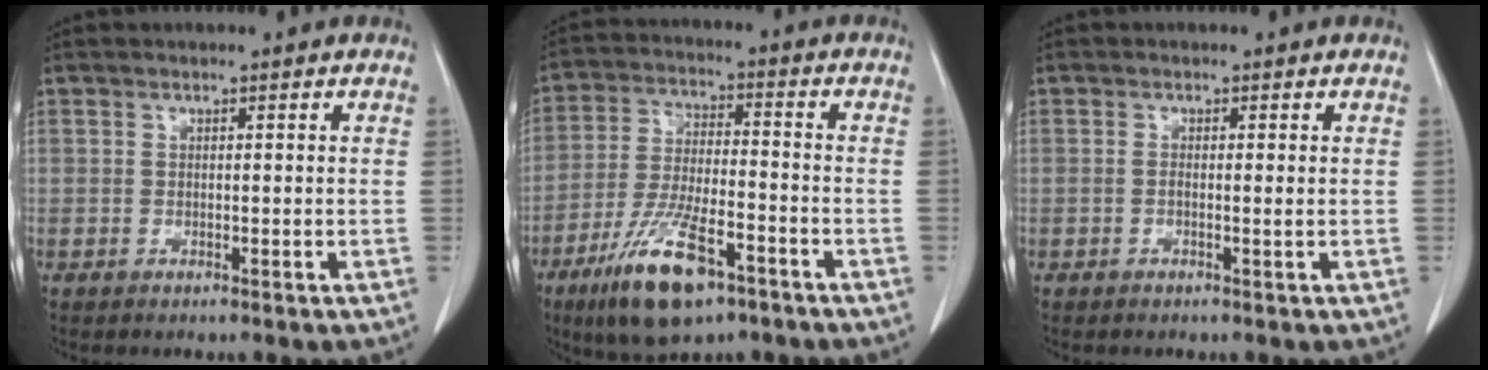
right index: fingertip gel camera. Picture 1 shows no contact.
{"total": 13.2, "force": [-7.8, 3.7, 10.1], "torque": [-0.202, -0.019, -0.134]}
{"total": 0.9, "force": [-0.1, 0.0, 0.9], "torque": [-0.018, -0.001, -0.001]}